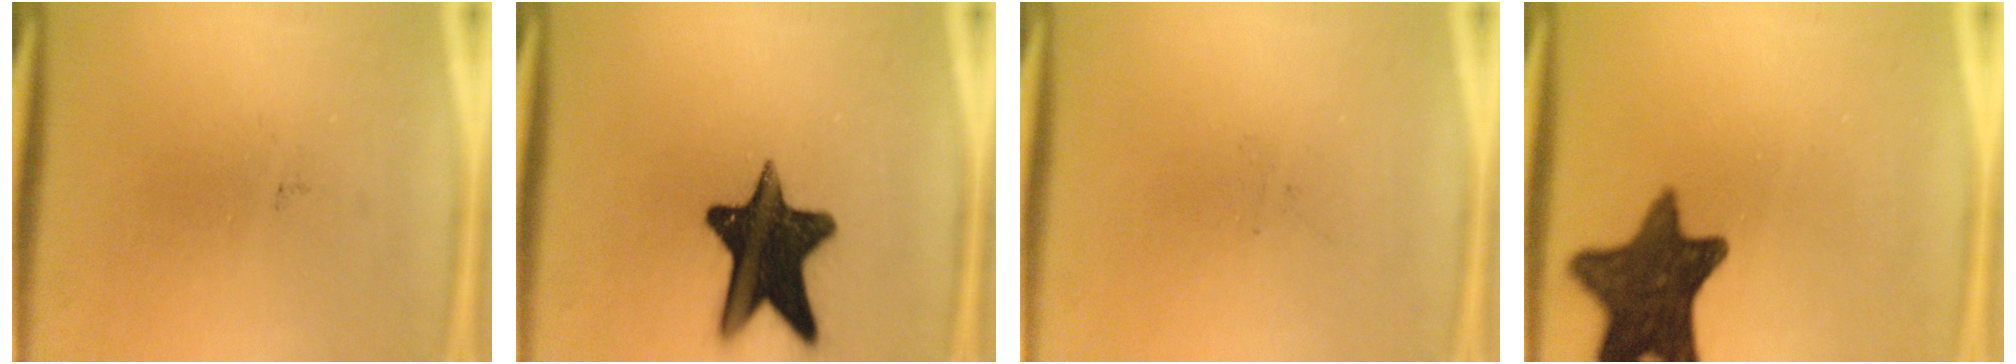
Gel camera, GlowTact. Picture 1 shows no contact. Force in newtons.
{"total": 15.8}
{"total": 0.0}
{"total": 13.7}